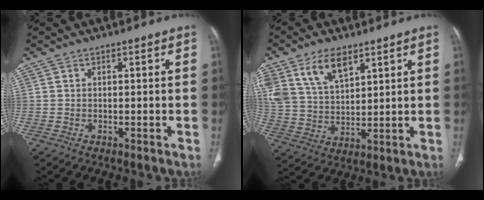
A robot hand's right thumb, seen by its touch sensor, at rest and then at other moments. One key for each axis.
{"total": 11.1, "fx": 6.6, "fy": 5.8, "fz": 6.8, "tx": -0.117, "ty": -0.022, "tz": 0.138}